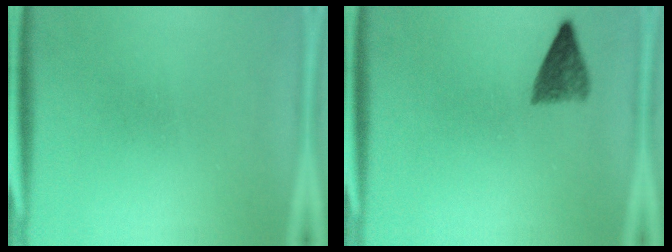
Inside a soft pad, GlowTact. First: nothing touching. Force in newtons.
{"total": 3.7}